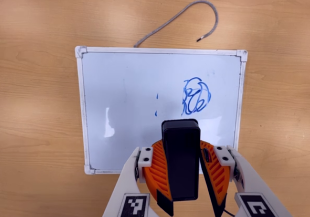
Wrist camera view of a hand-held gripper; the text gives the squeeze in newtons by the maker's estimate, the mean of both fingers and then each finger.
{"total": 10.1, "left": 10.2, "right": 9.9}